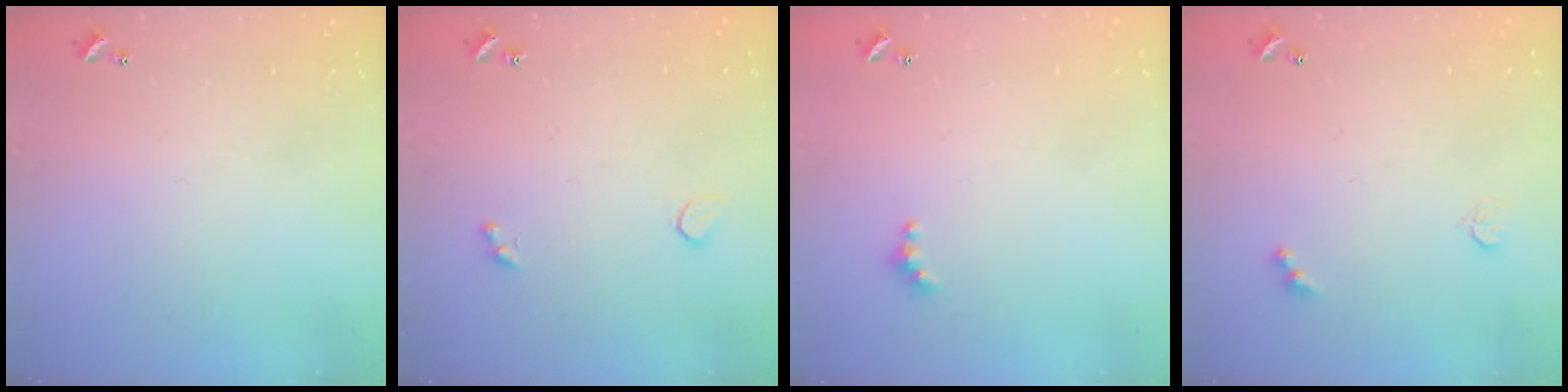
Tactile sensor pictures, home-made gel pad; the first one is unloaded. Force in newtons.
{"total": 2.6, "press": 2.2, "slide": 1.2}
{"total": 2.8, "press": 2.8, "slide": 0.5}
{"total": 2.9, "press": 2.8, "slide": 0.7}